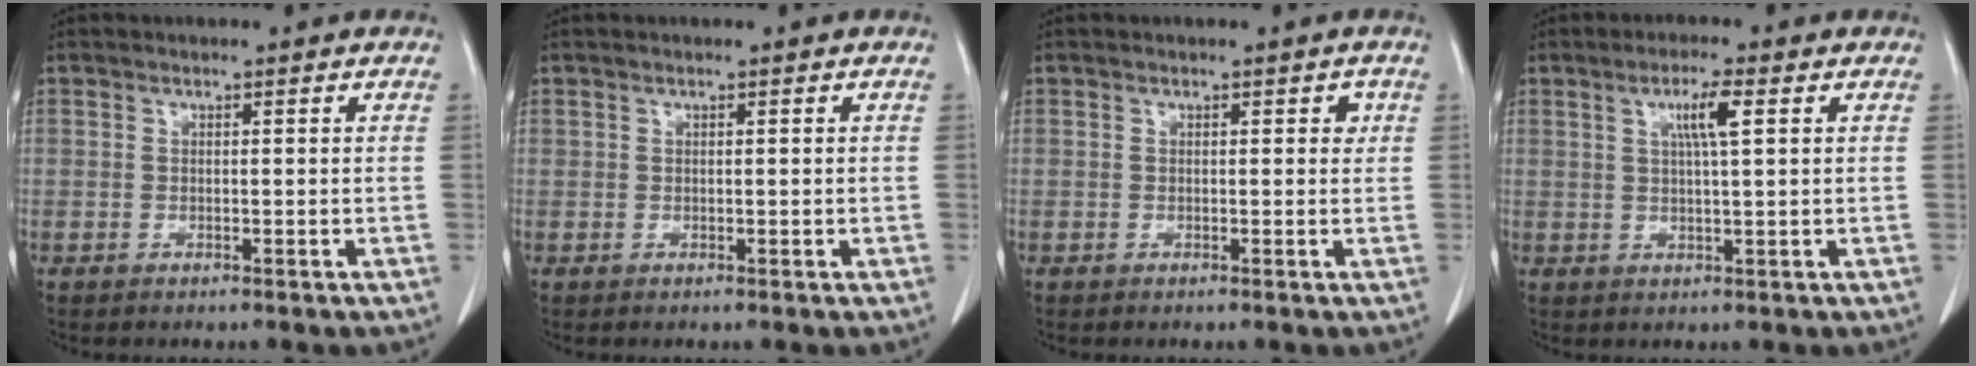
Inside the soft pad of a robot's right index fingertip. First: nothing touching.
{"total": 0.0}
{"total": 1.2, "force": [0.4, 0.7, 0.8], "torque": [-0.008, 0.007, 0.005]}
{"total": 4.4, "force": [1.5, 0.0, 4.1], "torque": [-0.072, 0.002, 0.026]}